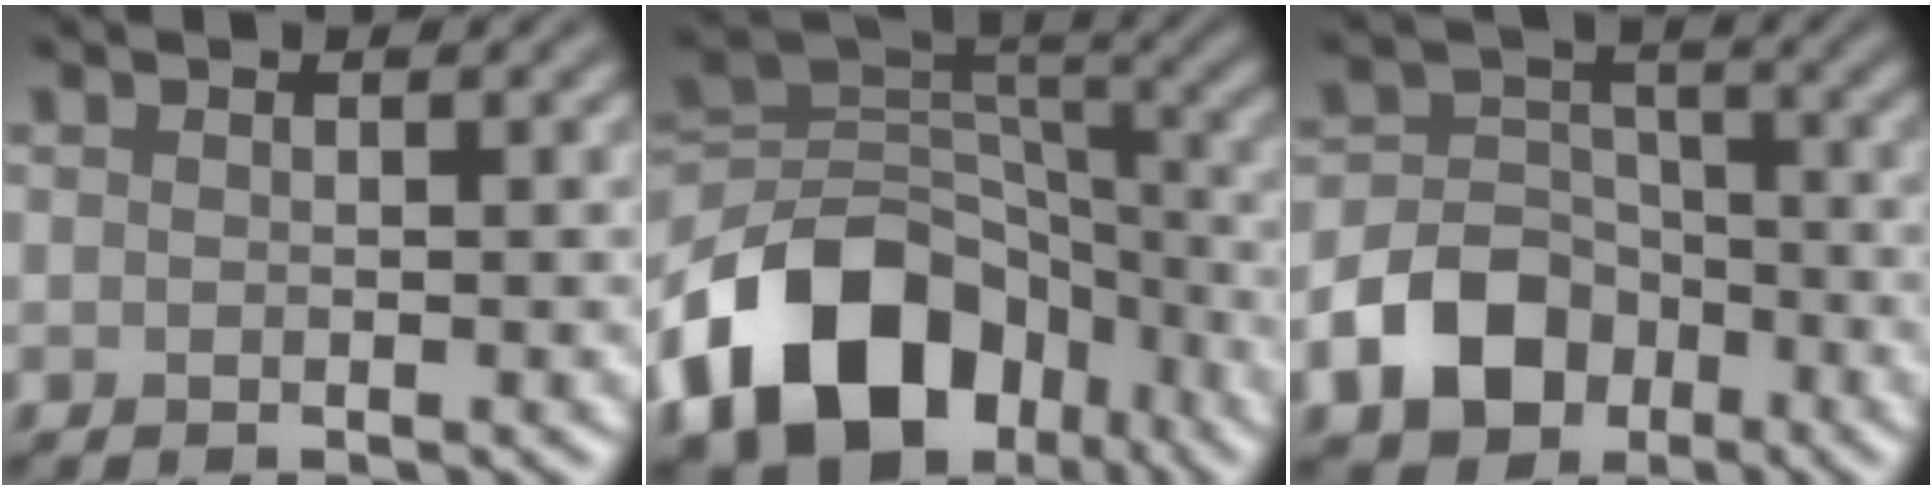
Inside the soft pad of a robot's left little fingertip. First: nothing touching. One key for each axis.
{"total": 13.9, "fx": -7.4, "fy": 9.3, "fz": 7.2, "tx": -0.134, "ty": 0.003, "tz": -0.135}
{"total": 7.0, "fx": -3.6, "fy": 5.2, "fz": 3.1, "tx": -0.044, "ty": 0.004, "tz": -0.079}